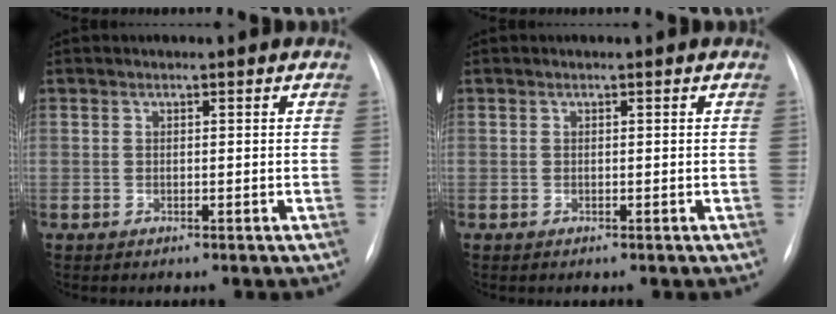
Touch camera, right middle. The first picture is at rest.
{"total": 0.0}